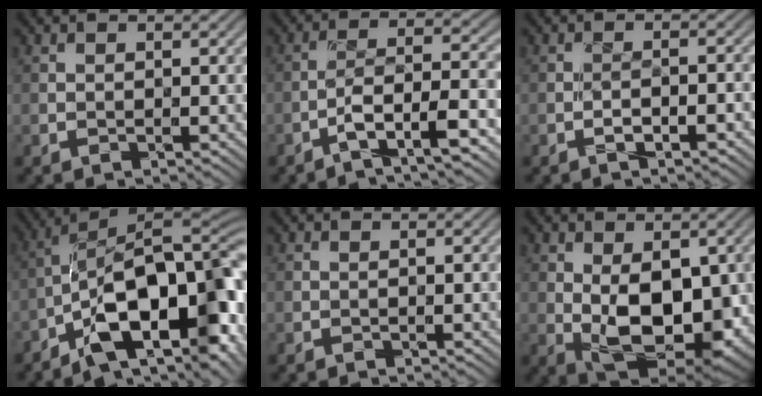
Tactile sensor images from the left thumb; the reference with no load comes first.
{"total": 6.7, "force": [-4.3, 1.0, 5.0], "torque": [-0.084, 0.011, -0.077]}
{"total": 1.6, "force": [-1.1, -0.3, 1.0], "torque": [-0.023, 0.009, -0.021]}
{"total": 15.4, "force": [-6.7, 6.6, 12.2], "torque": [-0.170, -0.003, -0.122]}
{"total": 0.0}
{"total": 10.0, "force": [-0.7, 5.5, 8.4], "torque": [-0.148, -0.016, -0.002]}